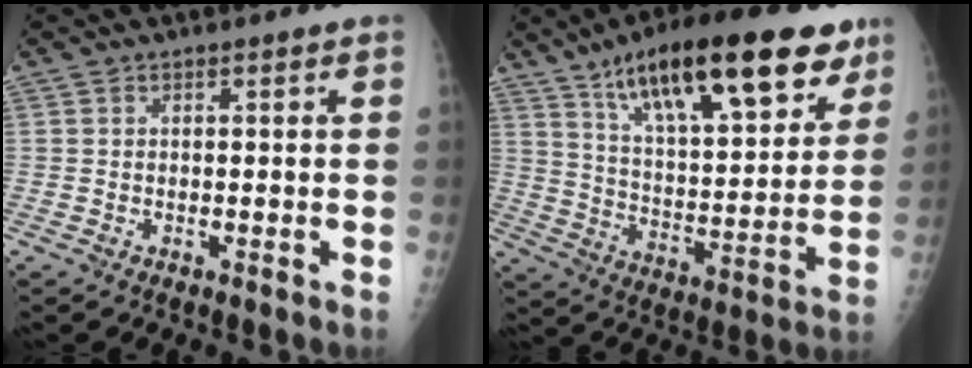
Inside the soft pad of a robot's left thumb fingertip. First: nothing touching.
{"total": 26.2, "force": [15.4, 9.0, 19.2], "torque": [-0.266, -0.034, 0.249]}